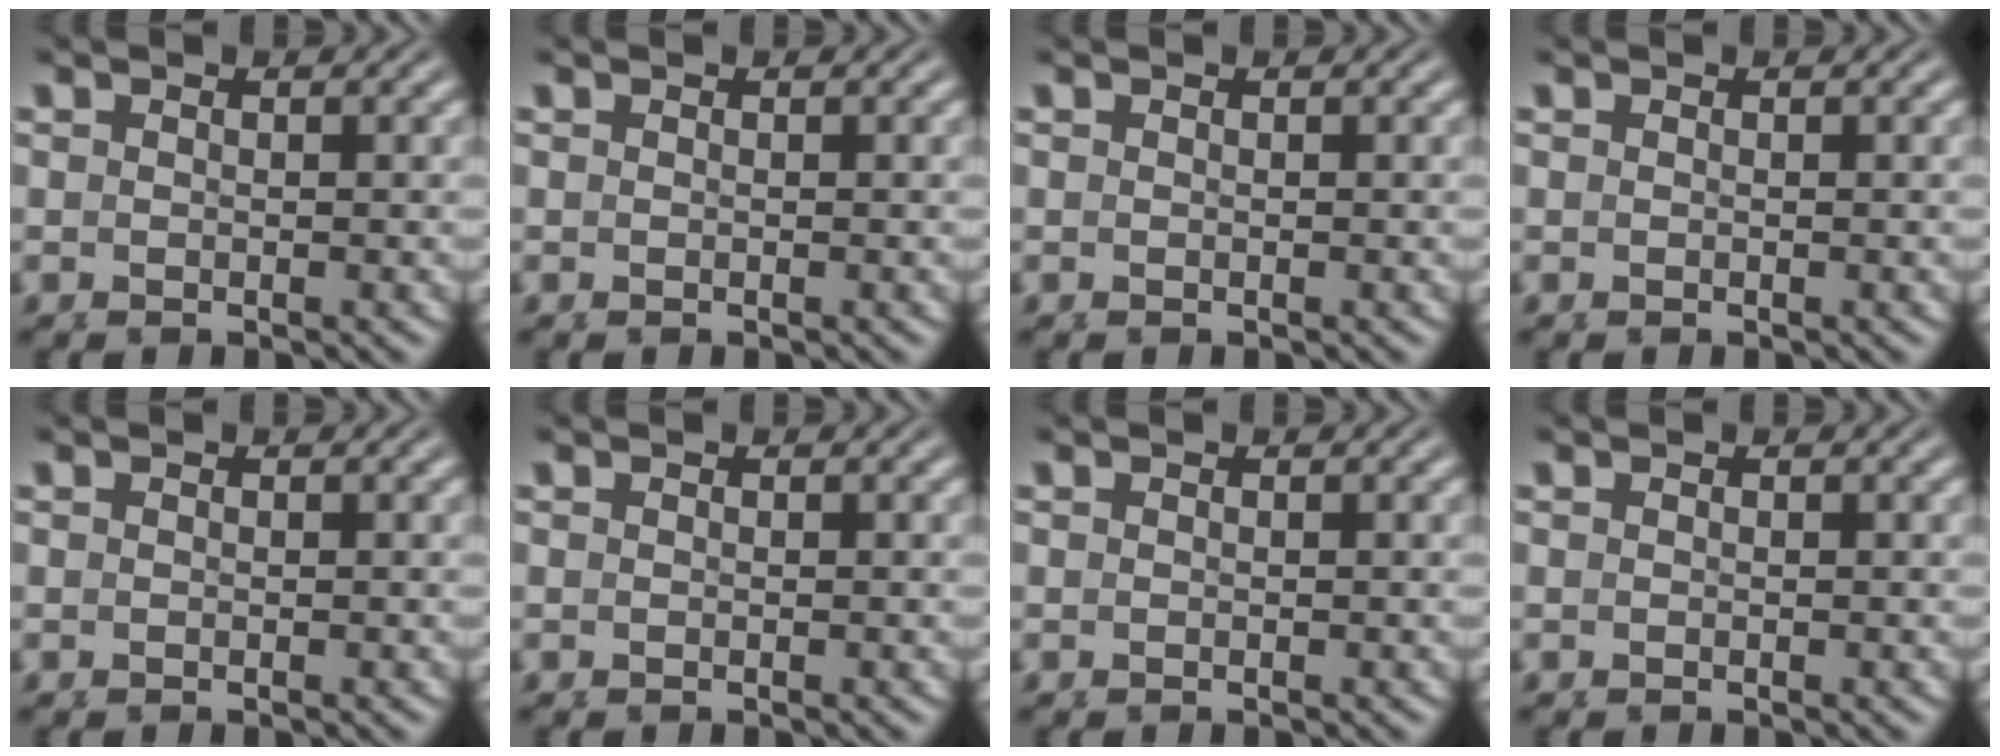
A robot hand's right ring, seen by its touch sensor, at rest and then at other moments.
{"total": 0.0}
{"total": 0.0}
{"total": 0.0}
{"total": 0.0}
{"total": 0.0}
{"total": 0.0}
{"total": 0.0}